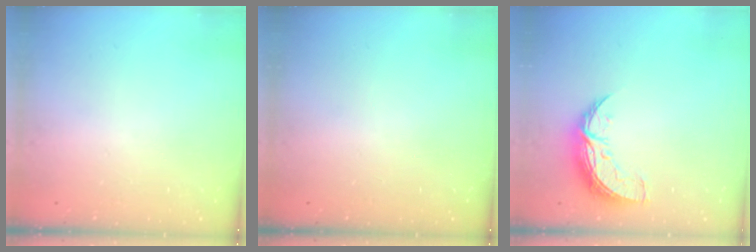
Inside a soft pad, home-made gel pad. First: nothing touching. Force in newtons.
{"total": 0.0}
{"total": 8.9, "press": 8.9, "slide": 0.6}